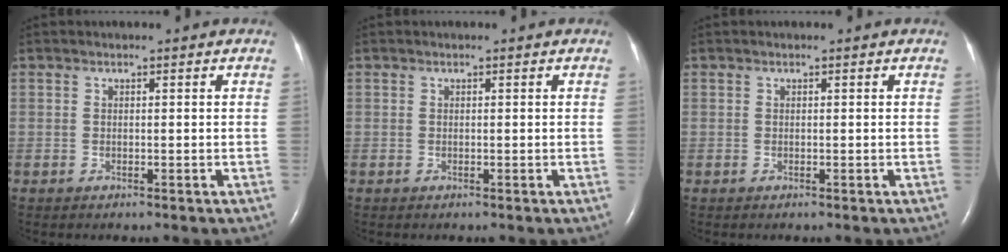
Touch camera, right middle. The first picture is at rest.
{"total": 0.0}
{"total": 0.0}